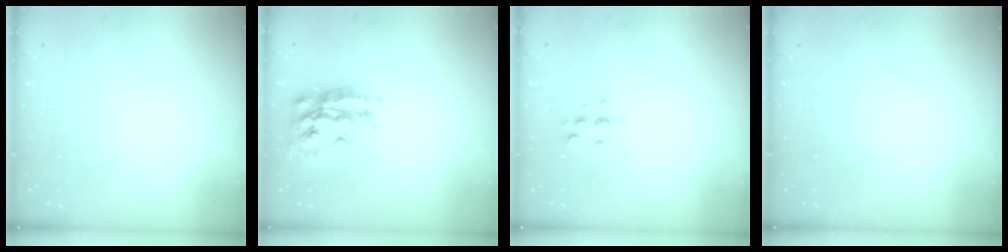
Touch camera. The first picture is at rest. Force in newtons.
{"total": 18.2, "press": 18.1, "slide": 1.1}
{"total": 3.4, "press": 3.4, "slide": 0.4}
{"total": 0.0}